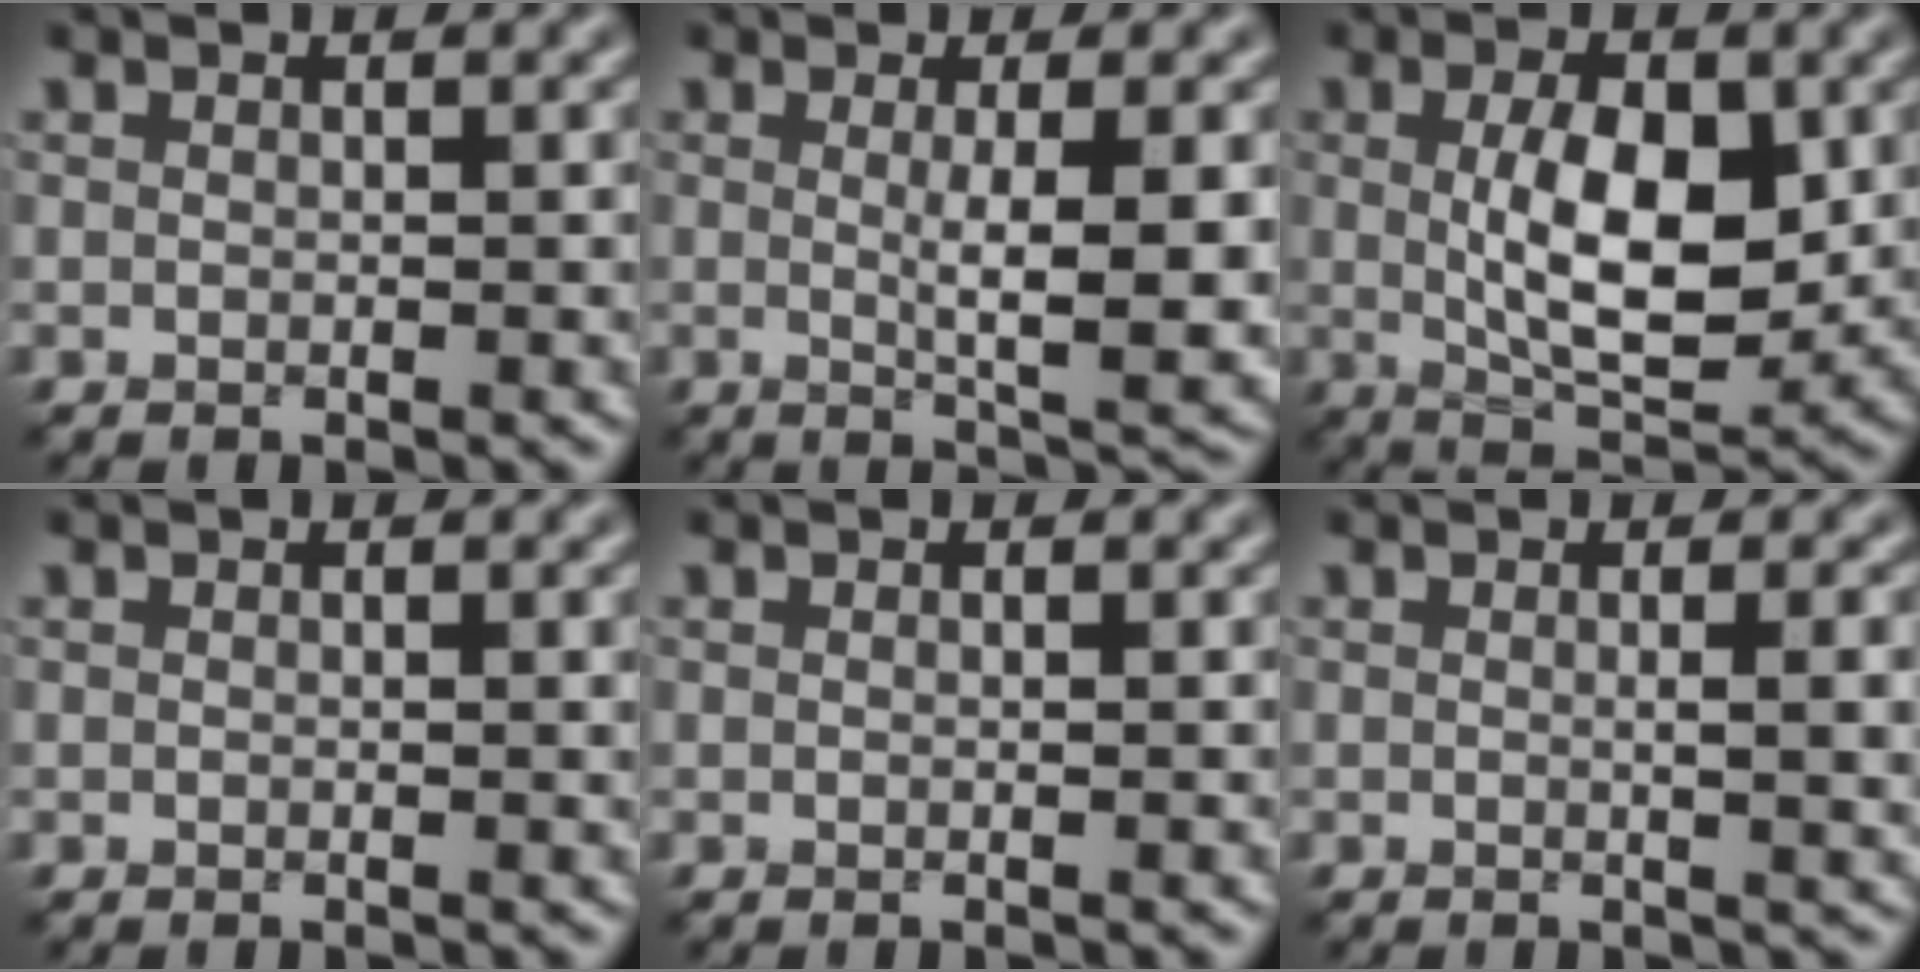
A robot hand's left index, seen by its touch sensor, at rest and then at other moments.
{"total": 5.3, "force": [0.1, 0.8, 5.2], "torque": [-0.081, -0.004, 0.008]}
{"total": 7.6, "force": [0.6, 3.4, 6.8], "torque": [-0.119, -0.002, 0.014]}
{"total": 0.7, "force": [0.1, 0.2, 0.6], "torque": [-0.012, 0.001, 0.002]}
{"total": 0.0}
{"total": 2.9, "force": [0.2, 0.5, 2.8], "torque": [-0.037, 0.006, 0.001]}